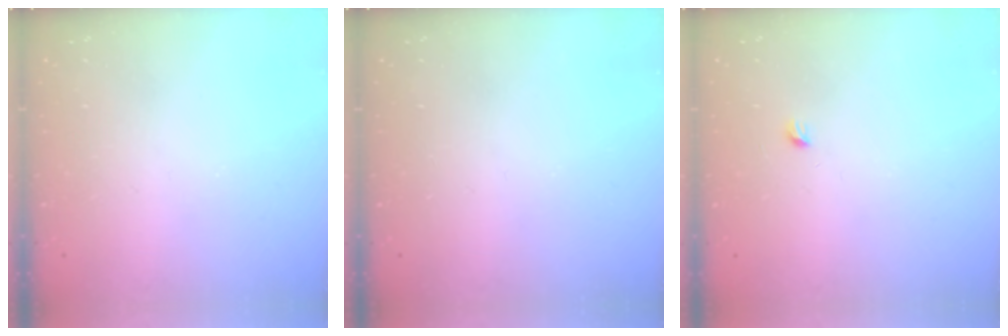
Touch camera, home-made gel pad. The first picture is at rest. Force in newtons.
{"total": 0.0}
{"total": 2.9, "press": 2.9, "slide": 0.4}